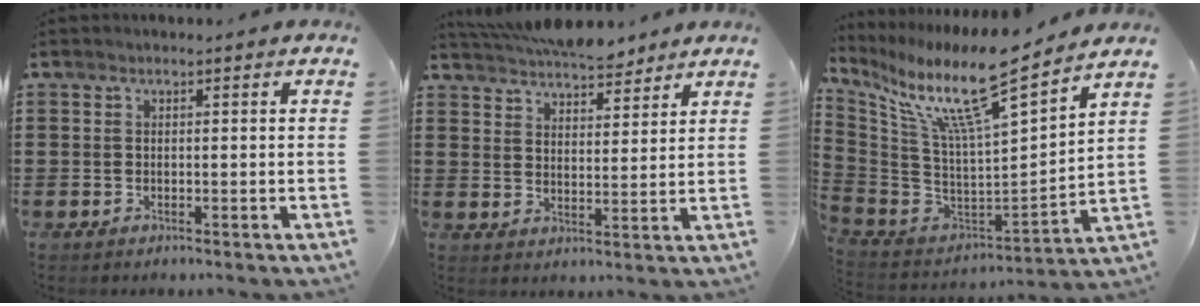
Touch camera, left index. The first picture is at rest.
{"total": 6.6, "force": [6.2, 1.5, 1.9], "torque": [-0.055, -0.013, 0.117]}
{"total": 12.8, "force": [9.4, 0.9, 8.6], "torque": [-0.203, -0.073, 0.153]}